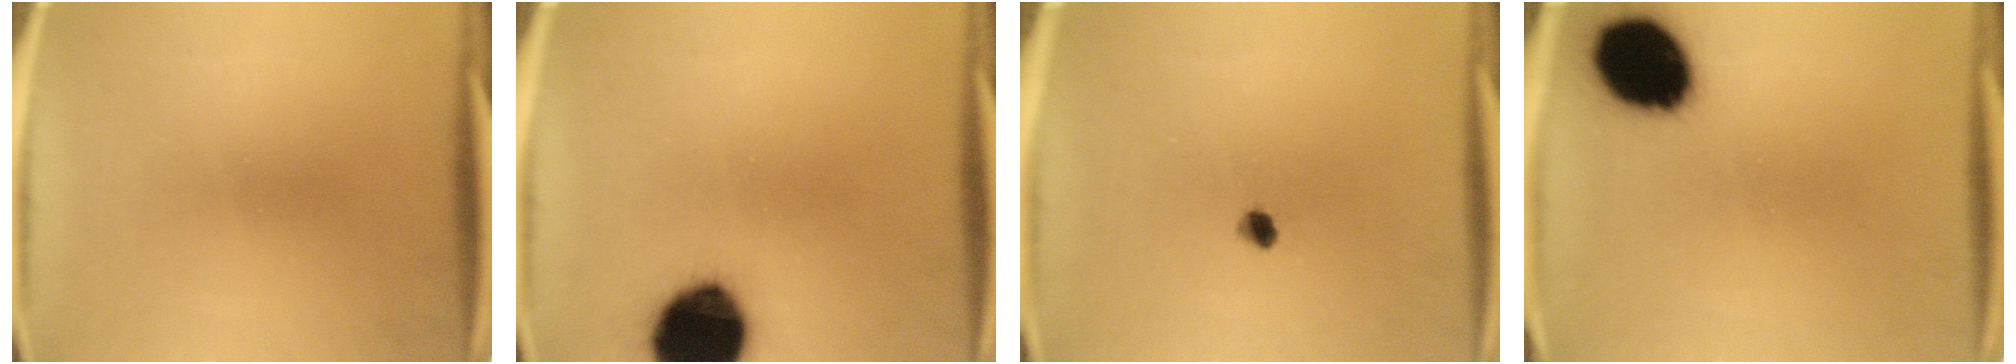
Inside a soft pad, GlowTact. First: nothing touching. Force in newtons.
{"total": 19.6}
{"total": 1.9}
{"total": 17.6}